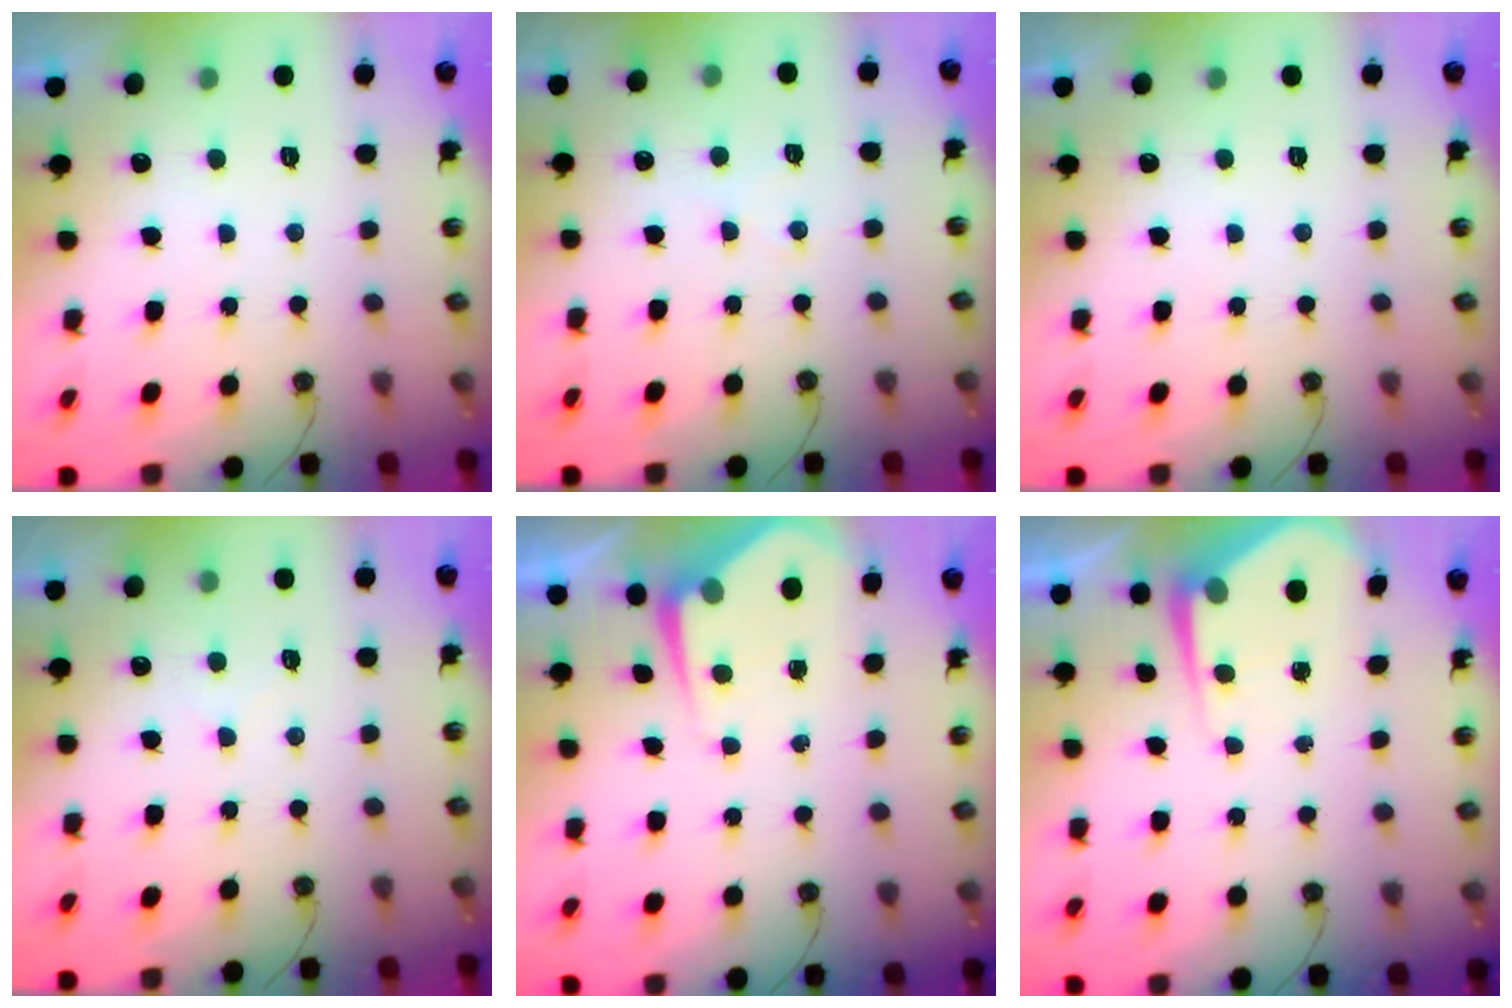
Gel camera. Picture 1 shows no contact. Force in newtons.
{"total": 5.0, "press": 4.9, "slide": 0.7}
{"total": 0.0}
{"total": 2.9, "press": 2.9, "slide": 0.5}
{"total": 5.0, "press": 5.0, "slide": 0.4}
{"total": 5.1, "press": 5.1, "slide": 0.2}